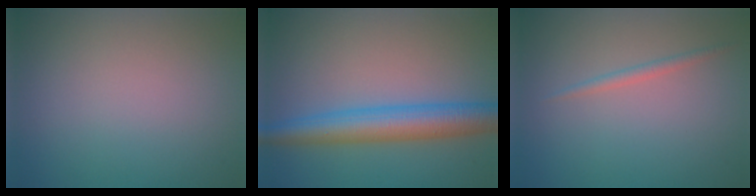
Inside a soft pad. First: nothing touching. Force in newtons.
{"total": 5.8, "press": 5.8, "slide": 0.2}
{"total": 1.0, "press": 1.0, "slide": 0.0}